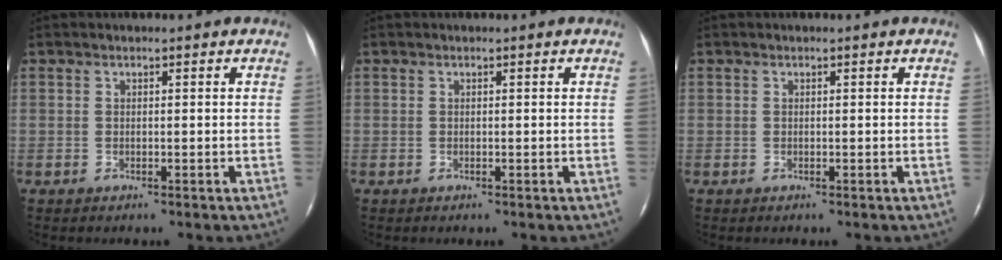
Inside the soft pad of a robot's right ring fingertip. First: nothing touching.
{"total": 0.0}
{"total": 0.0}